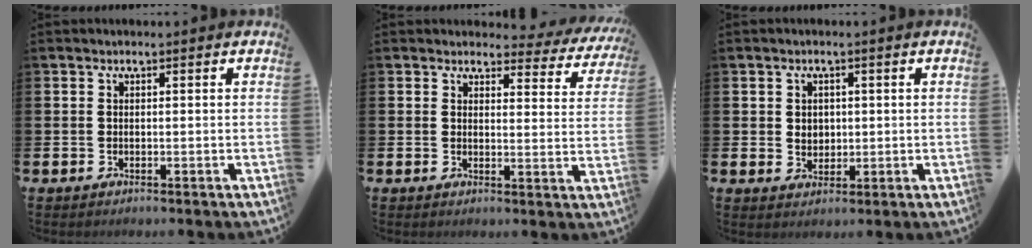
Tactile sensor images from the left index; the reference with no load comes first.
{"total": 2.7, "force": [2.5, 1.2, 0.3], "torque": [-0.009, -0.019, 0.037]}
{"total": 2.3, "force": [0.9, 1.9, 0.8], "torque": [-0.003, 0.003, 0.011]}